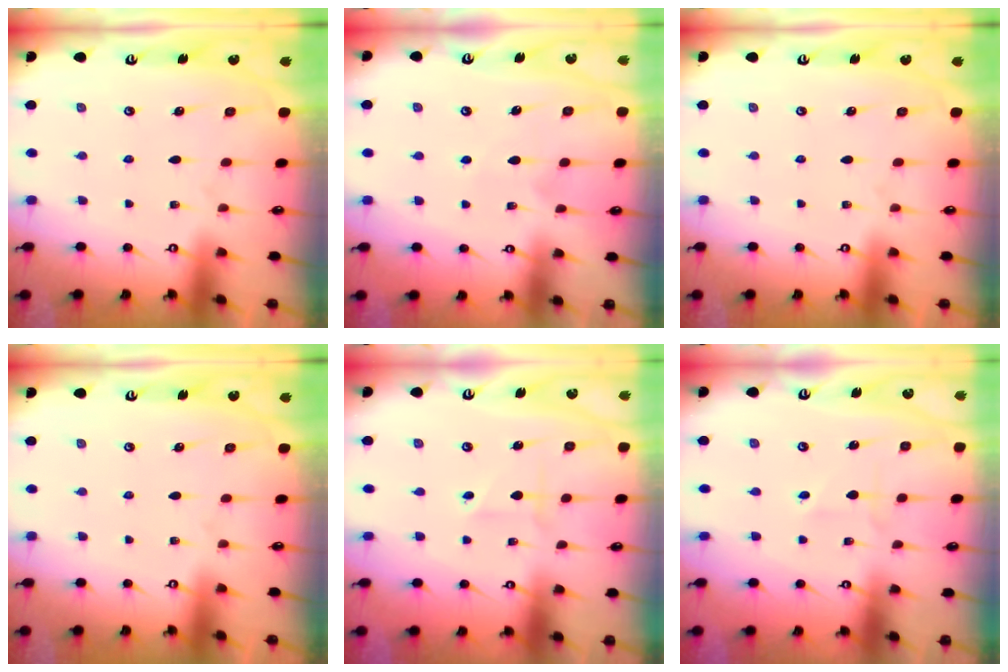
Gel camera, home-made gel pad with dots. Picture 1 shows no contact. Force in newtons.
{"total": 5.4, "press": 5.4, "slide": 0.6}
{"total": 0.0}
{"total": 0.0}
{"total": 1.9, "press": 1.8, "slide": 0.5}
{"total": 1.9, "press": 1.9, "slide": 0.2}